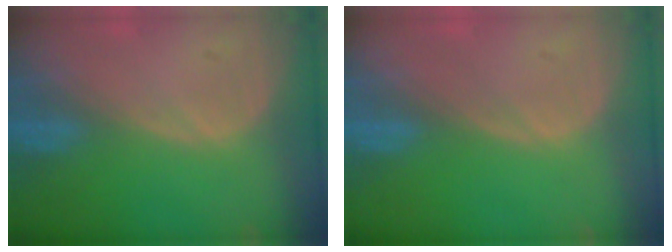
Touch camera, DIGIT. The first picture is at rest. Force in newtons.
{"total": 0.0}